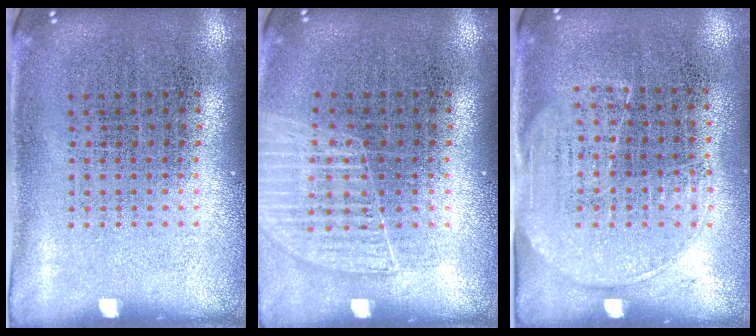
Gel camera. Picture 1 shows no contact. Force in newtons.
{"total": 1.1, "press": 1.1, "slide": 0.1}
{"total": 1.5, "press": 1.2, "slide": 0.9}